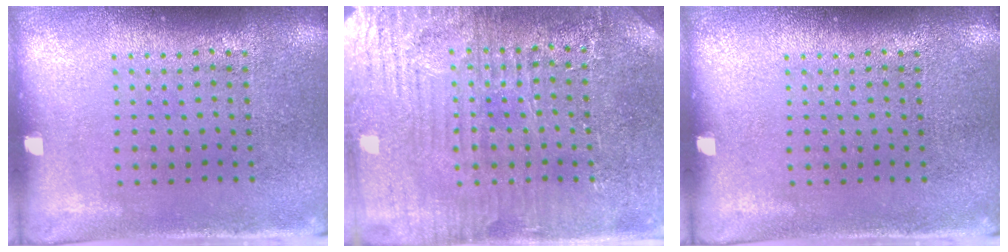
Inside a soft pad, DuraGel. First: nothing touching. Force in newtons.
{"total": 3.6, "press": 3.5, "slide": 0.6}
{"total": 0.0}